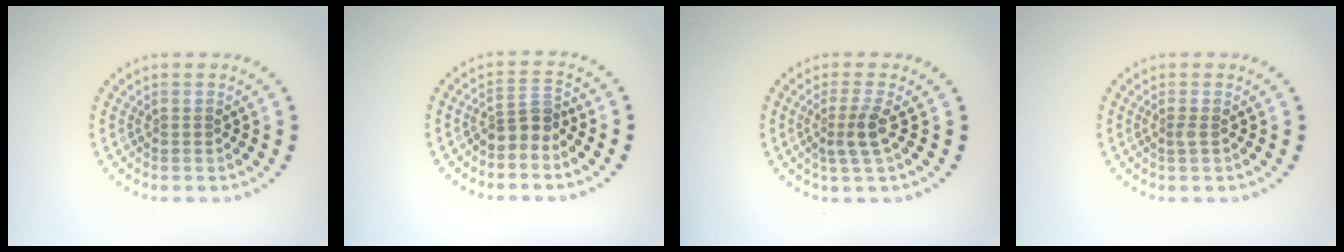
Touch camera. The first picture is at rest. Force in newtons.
{"total": 2.3, "press": 1.8, "slide": 1.5}
{"total": 2.3, "press": 1.7, "slide": 1.5}
{"total": 0.6, "press": 0.5, "slide": 0.3}